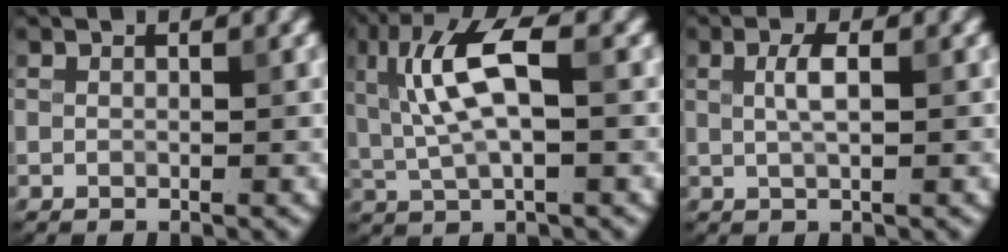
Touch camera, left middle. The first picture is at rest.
{"total": 7.1, "force": [1.4, 2.4, 6.6], "torque": [-0.140, 0.009, 0.022]}
{"total": 1.9, "force": [0.4, 0.5, 1.8], "torque": [-0.035, 0.005, 0.007]}